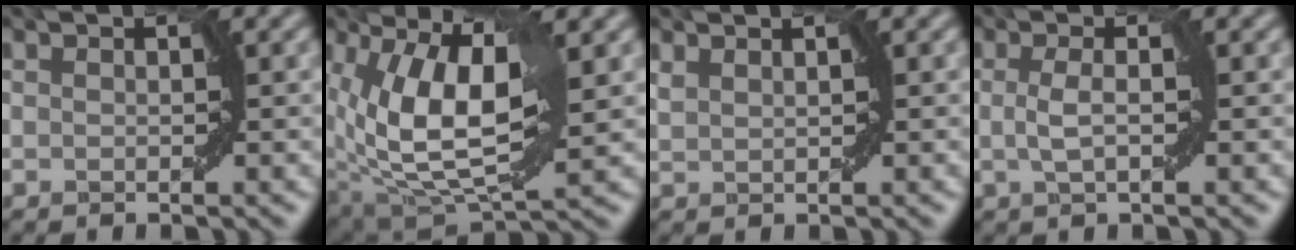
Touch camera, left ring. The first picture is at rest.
{"total": 11.9, "force": [2.1, 5.9, 10.1], "torque": [-0.176, -0.011, 0.042]}
{"total": 1.1, "force": [1.0, 0.2, 0.5], "torque": [-0.012, 0.002, 0.021]}
{"total": 2.0, "force": [0.1, 0.5, 2.0], "torque": [-0.044, 0.004, 0.001]}